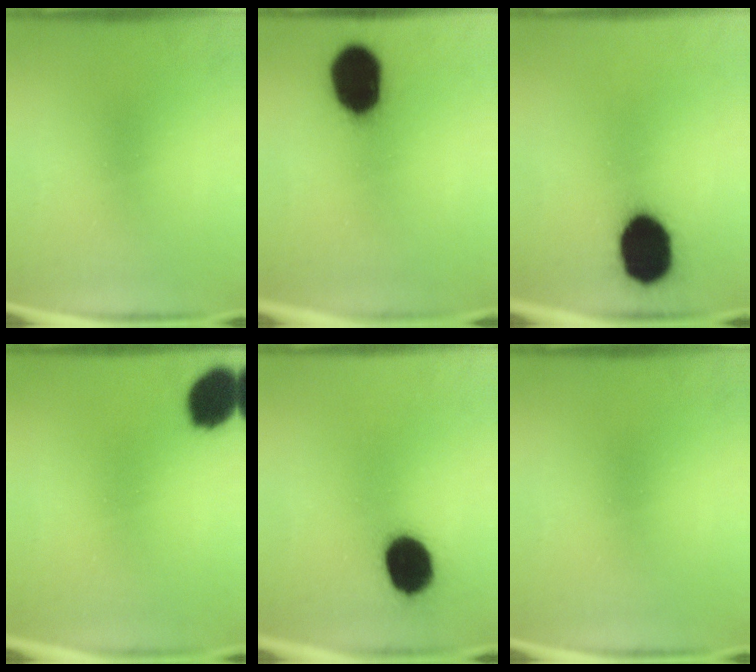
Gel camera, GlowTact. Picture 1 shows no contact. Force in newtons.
{"total": 17.4}
{"total": 18.6}
{"total": 10.6}
{"total": 13.1}
{"total": 0.0}